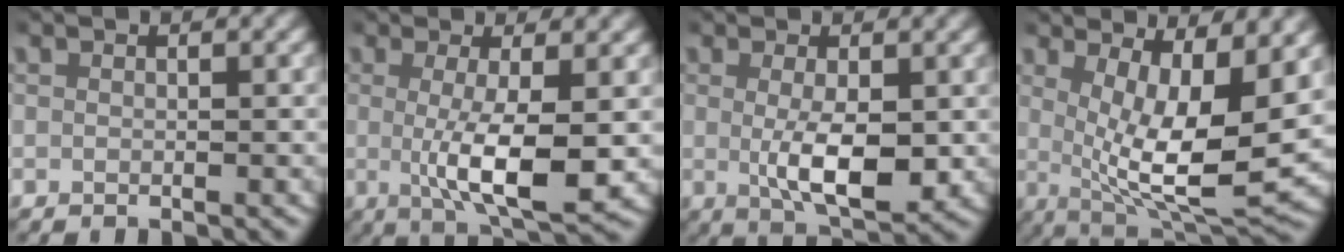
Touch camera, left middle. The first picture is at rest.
{"total": 6.6, "force": [-0.3, 1.7, 6.3], "torque": [-0.110, -0.018, 0.002]}
{"total": 5.4, "force": [-0.4, 2.2, 5.0], "torque": [-0.083, -0.015, -0.002]}
{"total": 10.8, "force": [1.2, 4.5, 9.8], "torque": [-0.153, -0.034, 0.030]}